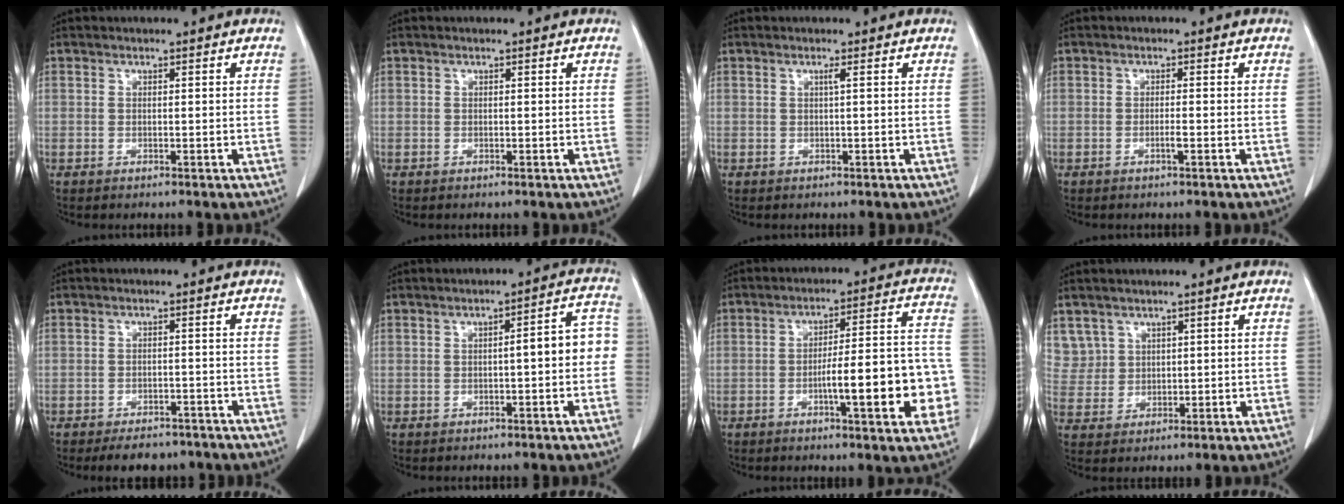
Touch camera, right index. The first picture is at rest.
{"total": 0.0}
{"total": 0.6, "force": [0.2, -0.2, 0.5], "torque": [-0.013, -0.002, 0.005]}
{"total": 1.3, "force": [-0.5, 0.0, 1.2], "torque": [-0.023, 0.000, -0.010]}
{"total": 6.2, "force": [-5.1, 2.6, 2.1], "torque": [-0.024, 0.003, -0.068]}
{"total": 5.7, "force": [-0.6, 1.2, 5.5], "torque": [-0.064, 0.027, -0.012]}
{"total": 15.0, "force": [-4.2, 2.5, 14.2], "torque": [-0.169, 0.030, -0.054]}
{"total": 4.7, "force": [2.7, 3.9, 0.0], "torque": [0.006, 0.009, 0.062]}